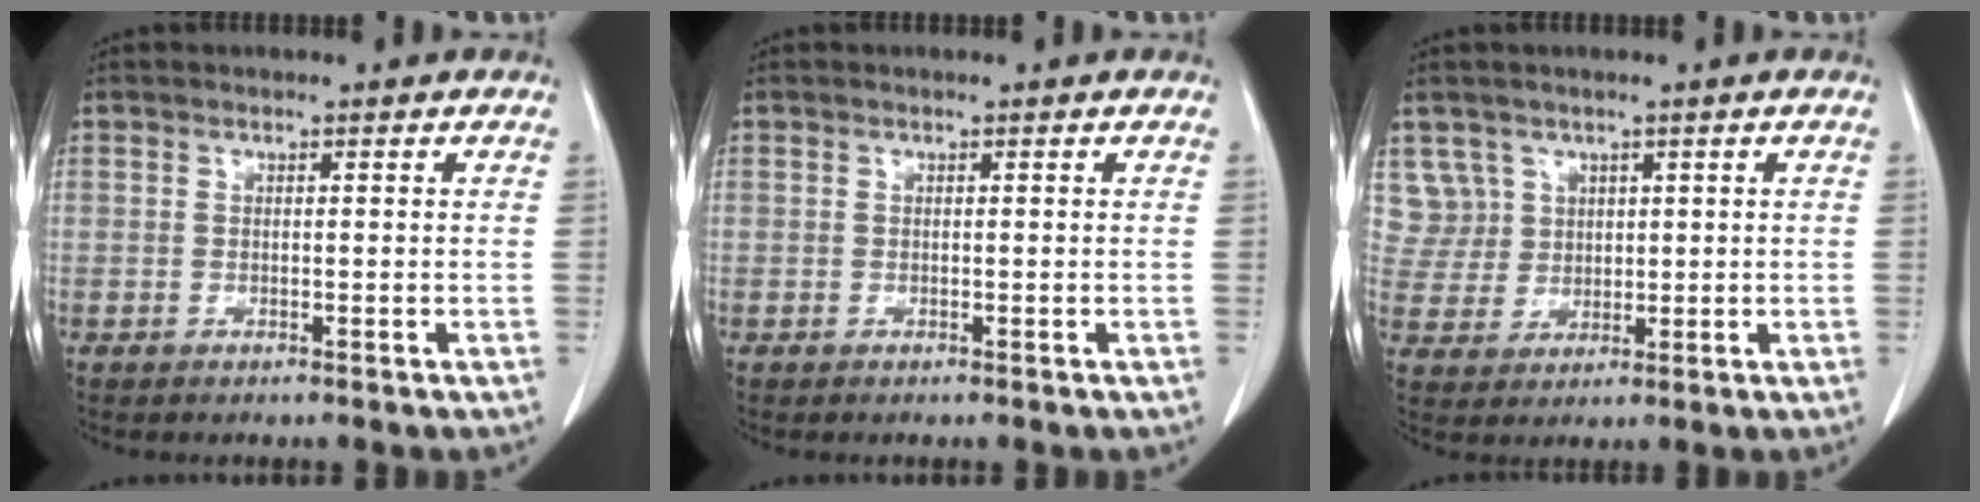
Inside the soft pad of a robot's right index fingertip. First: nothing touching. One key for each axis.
{"total": 0.0}
{"total": 5.6, "fx": 2.8, "fy": 4.9, "fz": -0.5, "tx": 0.019, "ty": 0.013, "tz": 0.064}